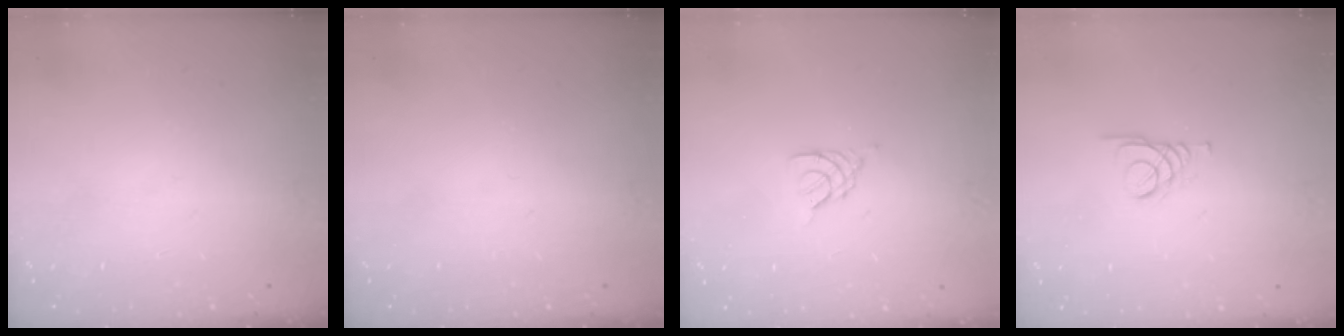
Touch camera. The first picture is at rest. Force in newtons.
{"total": 0.0}
{"total": 2.3, "press": 2.3, "slide": 0.5}
{"total": 1.4, "press": 1.4, "slide": 0.2}